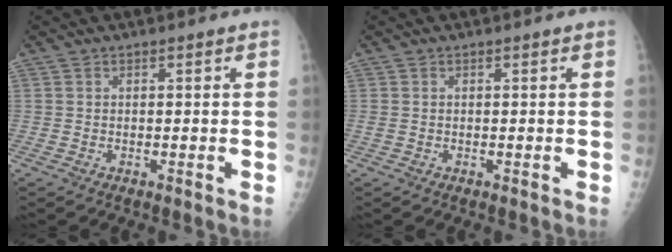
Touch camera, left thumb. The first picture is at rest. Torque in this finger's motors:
{"motor_torque": [0.16, 0.10, 0.23, 0.07, 0.03]}